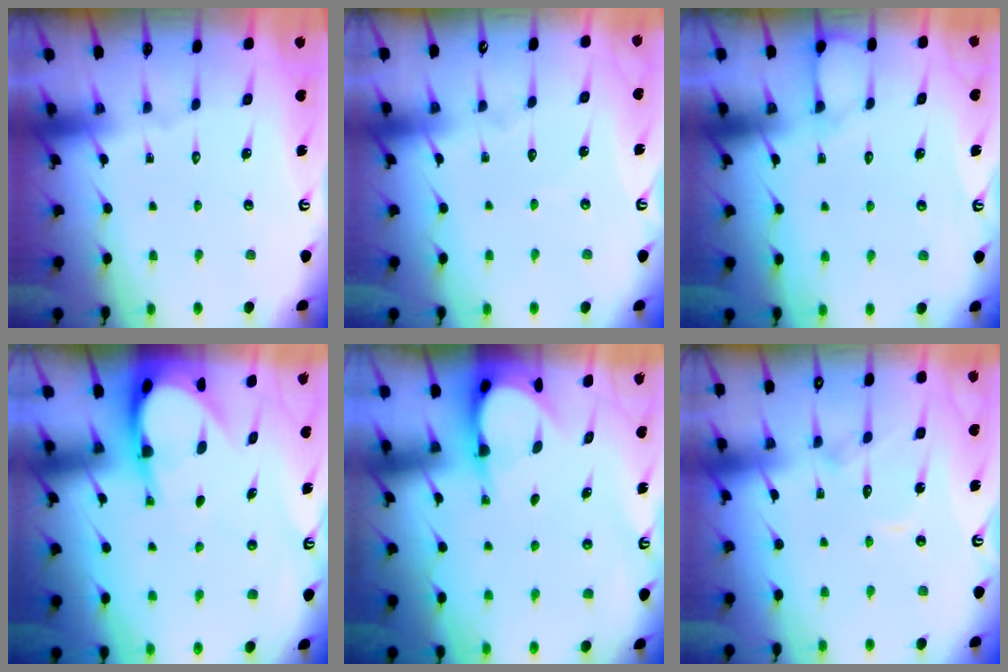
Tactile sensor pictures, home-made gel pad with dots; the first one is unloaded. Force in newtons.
{"total": 2.9, "press": 2.9, "slide": 0.3}
{"total": 3.1, "press": 3.1, "slide": 0.4}
{"total": 5.8, "press": 5.8, "slide": 0.8}
{"total": 4.0, "press": 4.0, "slide": 0.3}
{"total": 7.4, "press": 7.3, "slide": 0.7}